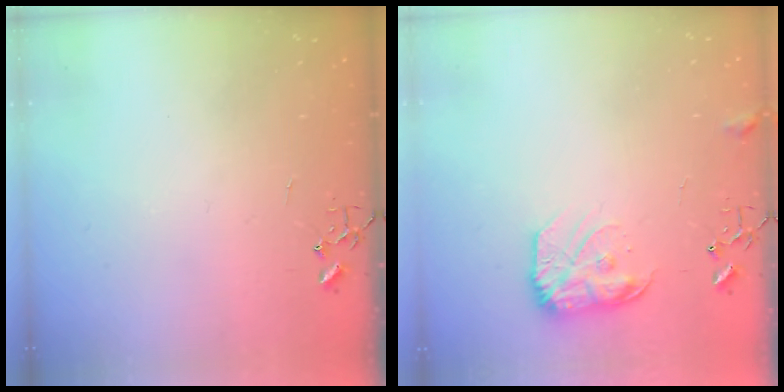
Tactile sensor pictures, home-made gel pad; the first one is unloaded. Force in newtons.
{"total": 12.4, "press": 12.4, "slide": 0.7}